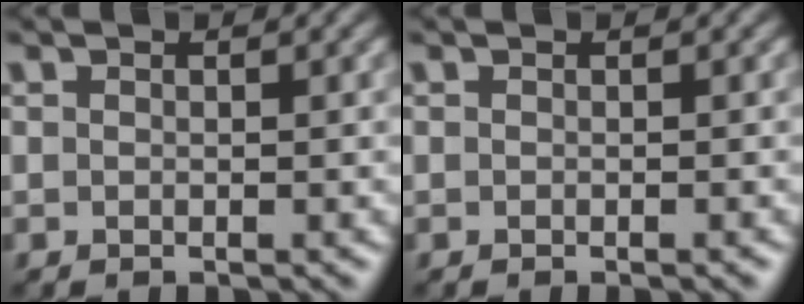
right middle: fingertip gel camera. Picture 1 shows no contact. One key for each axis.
{"total": 0.6, "fx": -0.3, "fy": 0.1, "fz": 0.6, "tx": -0.007, "ty": 0.001, "tz": -0.001}